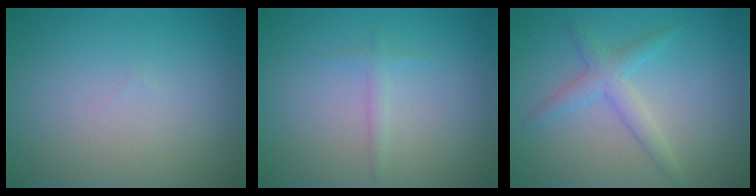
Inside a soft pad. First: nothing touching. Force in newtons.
{"total": 0.9, "press": 0.9, "slide": 0.0}
{"total": 2.5, "press": 2.5, "slide": 0.1}